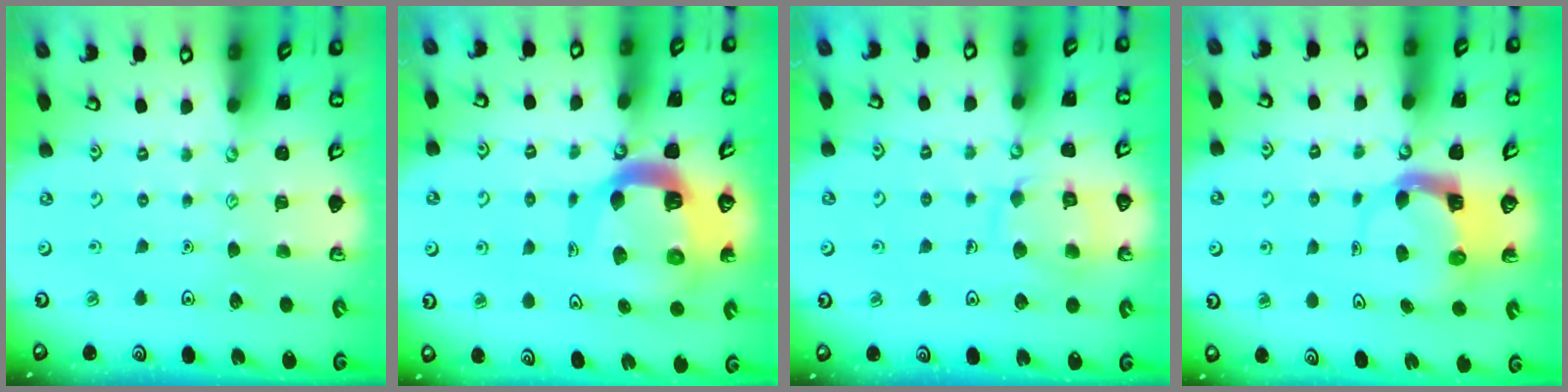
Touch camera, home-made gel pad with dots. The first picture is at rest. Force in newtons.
{"total": 14.8, "press": 14.6, "slide": 1.8}
{"total": 11.1, "press": 11.1, "slide": 0.8}
{"total": 5.0, "press": 4.9, "slide": 0.9}